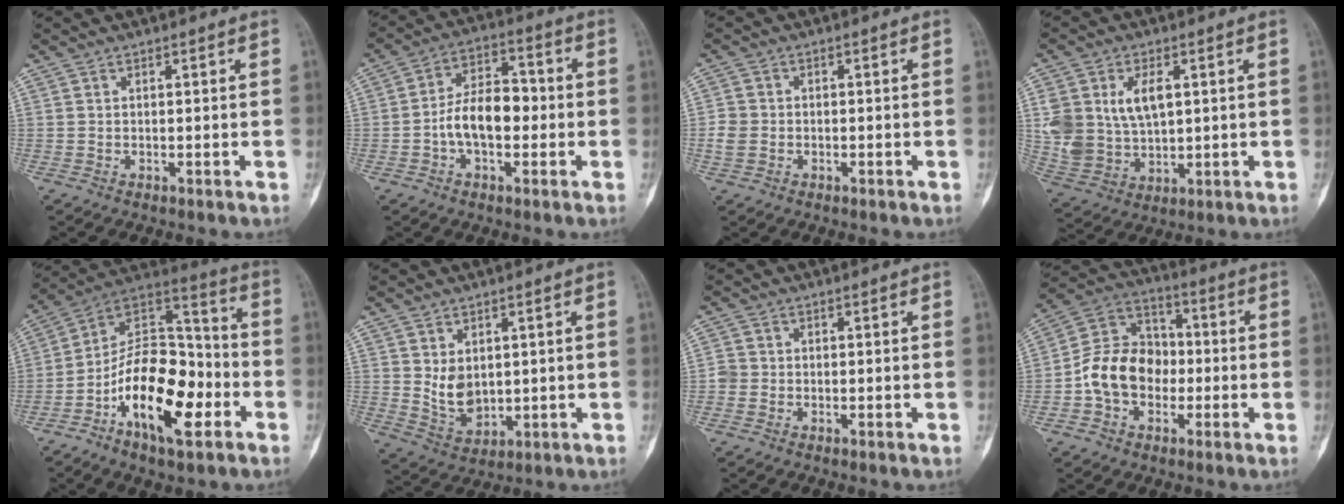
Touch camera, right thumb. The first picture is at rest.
{"total": 10.1, "force": [-1.6, 6.0, 8.0], "torque": [-0.124, 0.035, -0.037]}
{"total": 3.4, "force": [-0.8, 2.9, 1.6], "torque": [-0.032, 0.007, -0.018]}
{"total": 11.8, "force": [3.1, 7.7, 8.4], "torque": [-0.154, -0.008, 0.074]}
{"total": 20.5, "force": [-7.6, 9.9, 16.3], "torque": [-0.244, 0.062, -0.131]}
{"total": 6.4, "force": [1.2, 4.6, 4.3], "torque": [-0.058, -0.020, 0.043]}
{"total": 1.8, "force": [-0.4, 1.7, 0.5], "torque": [-0.002, 0.006, -0.012]}
{"total": 13.1, "force": [-2.4, 10.2, 7.8], "torque": [-0.116, 0.045, -0.051]}